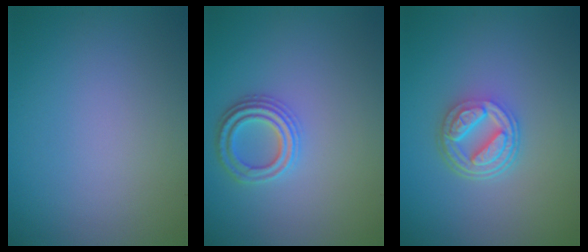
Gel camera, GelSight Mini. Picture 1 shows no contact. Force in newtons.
{"total": 2.7, "press": 2.6, "slide": 0.8}
{"total": 5.2, "press": 3.7, "slide": 3.6}